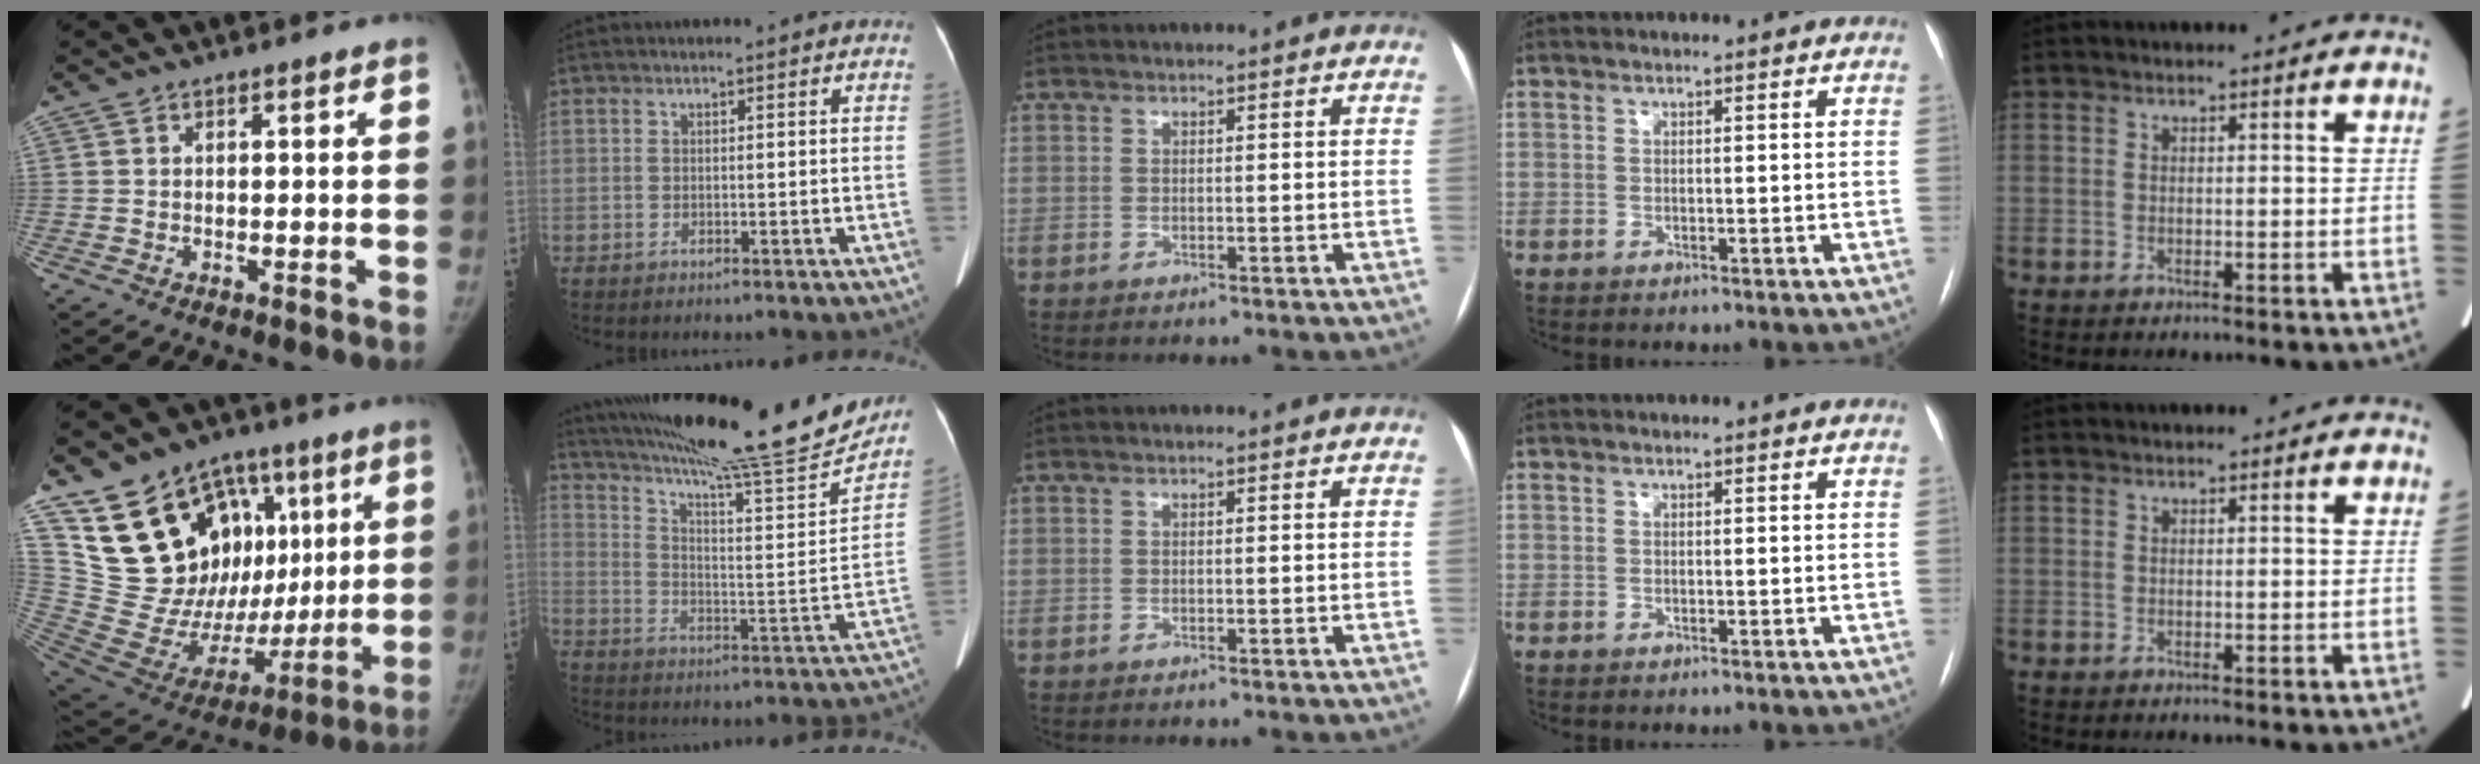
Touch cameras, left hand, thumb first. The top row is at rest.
{"thumb": {"total": 27.3, "force": [9.6, 18.9, 17.3], "torque": [-0.221, 0.017, 0.185]}, "index": {"total": 25.4, "force": [22.3, 0.8, 12.1], "torque": [-0.204, -0.035, 0.317]}}